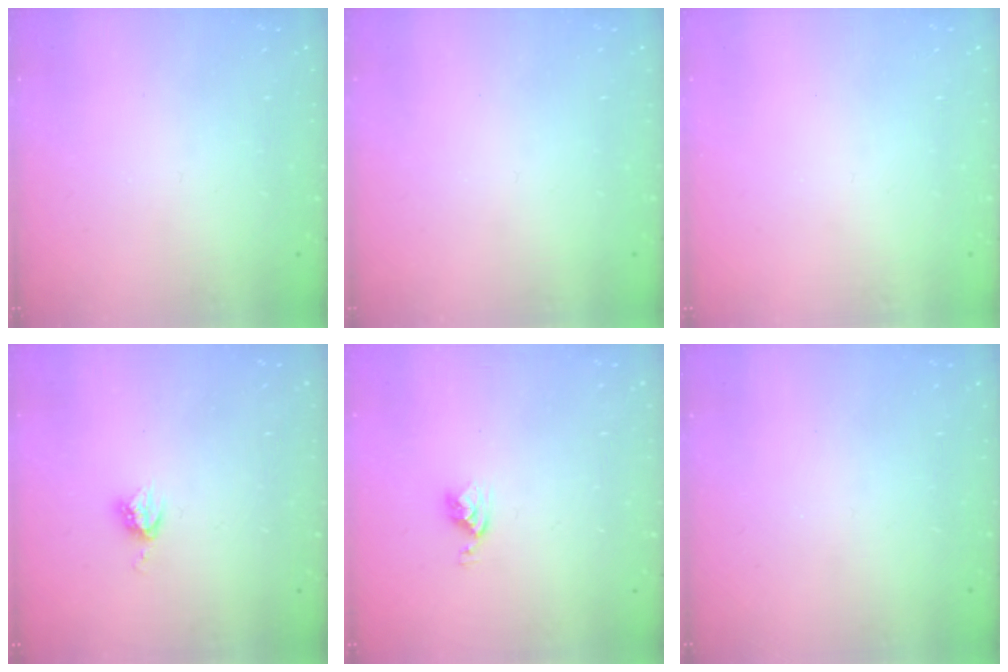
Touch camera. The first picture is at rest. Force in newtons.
{"total": 0.0}
{"total": 0.0}
{"total": 4.4, "press": 4.4, "slide": 0.1}
{"total": 5.2, "press": 5.2, "slide": 0.6}
{"total": 0.0}